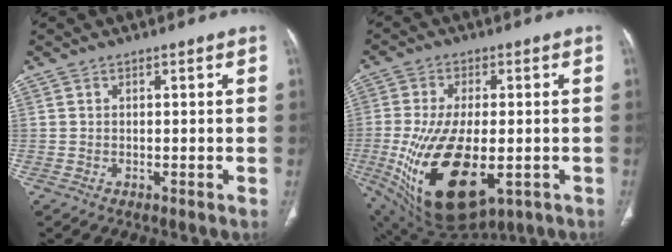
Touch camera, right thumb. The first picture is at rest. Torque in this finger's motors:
{"motor_torque": [0.17, 1.49, 2.48, -0.29, 0.70]}